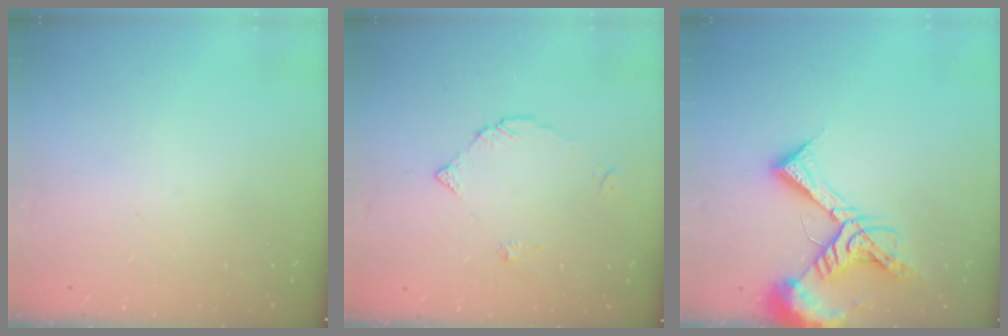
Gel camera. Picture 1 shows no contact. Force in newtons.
{"total": 3.0, "press": 3.0, "slide": 0.3}
{"total": 13.0, "press": 12.9, "slide": 1.6}